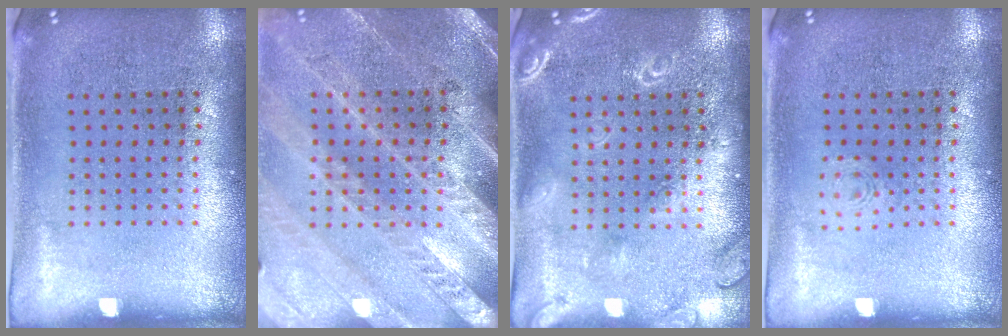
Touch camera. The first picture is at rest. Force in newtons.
{"total": 2.9, "press": 2.7, "slide": 1.1}
{"total": 2.9, "press": 2.9, "slide": 0.4}
{"total": 0.7, "press": 0.7, "slide": 0.1}